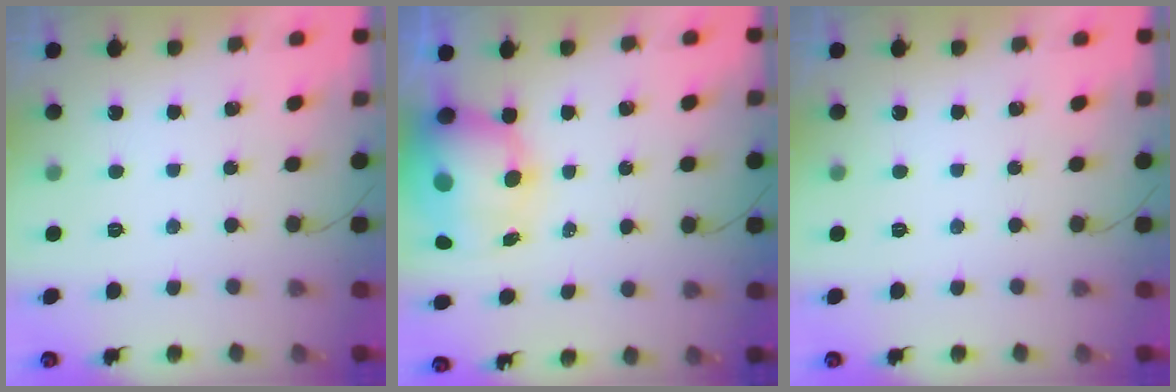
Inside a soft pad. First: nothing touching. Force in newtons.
{"total": 12.8, "press": 12.4, "slide": 3.4}
{"total": 0.0}